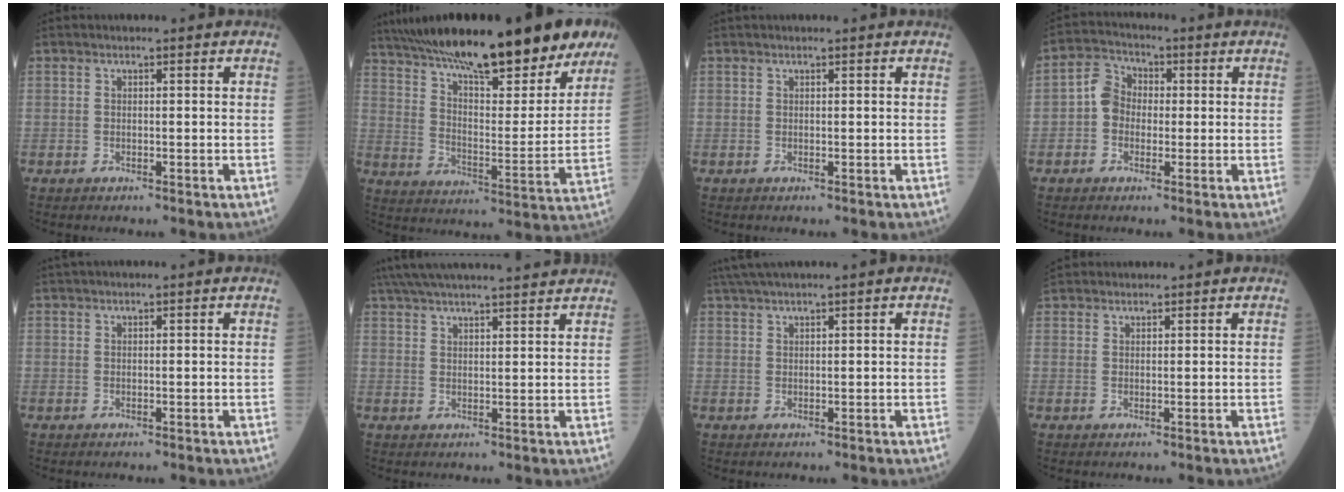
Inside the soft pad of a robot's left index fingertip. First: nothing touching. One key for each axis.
{"total": 30.5, "fx": 23.0, "fy": 6.8, "fz": 18.9, "tx": -0.301, "ty": 0.015, "tz": 0.323}
{"total": 0.0}
{"total": 4.9, "fx": -0.4, "fy": 4.1, "fz": 2.6, "tx": -0.053, "ty": 0.022, "tz": -0.017}
{"total": 1.5, "fx": 1.3, "fy": -0.2, "fz": 0.7, "tx": -0.013, "ty": 0.019, "tz": 0.028}
{"total": 18.5, "fx": 16.8, "fy": 1.4, "fz": 7.8, "tx": -0.139, "ty": 0.041, "tz": 0.245}
{"total": 4.2, "fx": 3.5, "fy": -0.9, "fz": 2.2, "tx": -0.043, "ty": 0.025, "tz": 0.070}
{"total": 3.9, "fx": 3.7, "fy": 1.0, "fz": 0.7, "tx": -0.013, "ty": 0.037, "tz": 0.066}